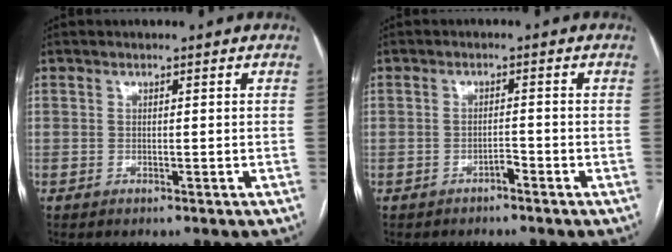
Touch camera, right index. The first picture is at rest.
{"total": 1.3, "force": [-1.1, 0.3, 0.7], "torque": [-0.010, 0.003, -0.016]}